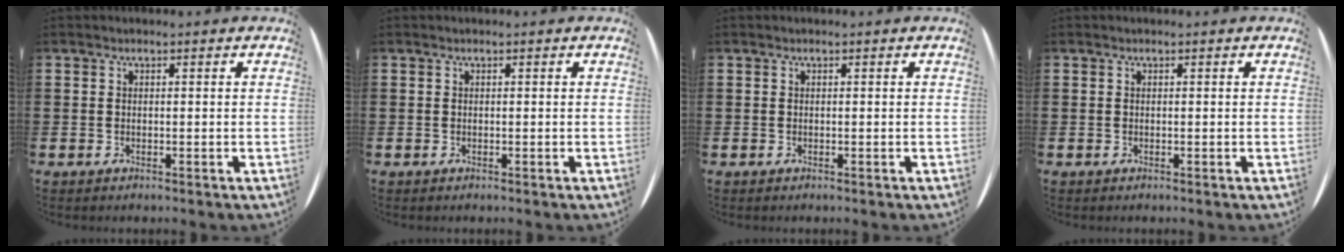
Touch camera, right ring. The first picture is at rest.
{"total": 0.0}
{"total": 0.0}
{"total": 0.0}